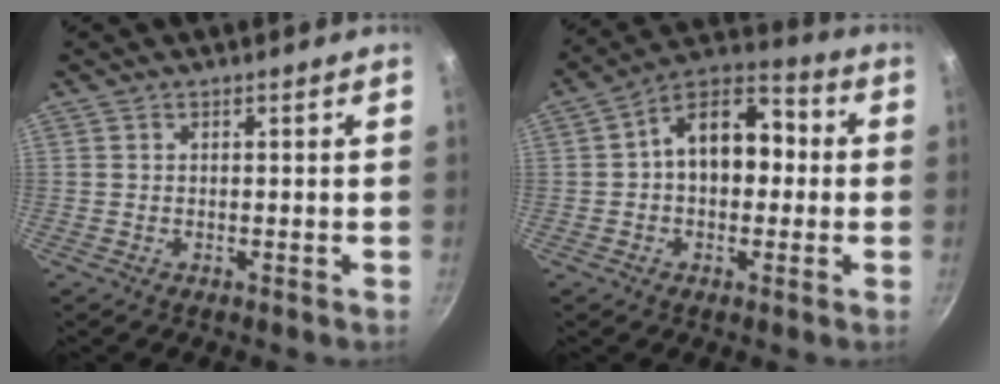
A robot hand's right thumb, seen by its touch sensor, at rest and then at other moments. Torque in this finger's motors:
{"motor_torque": [-0.75, 1.17, 0.73, 0.44, 0.10]}